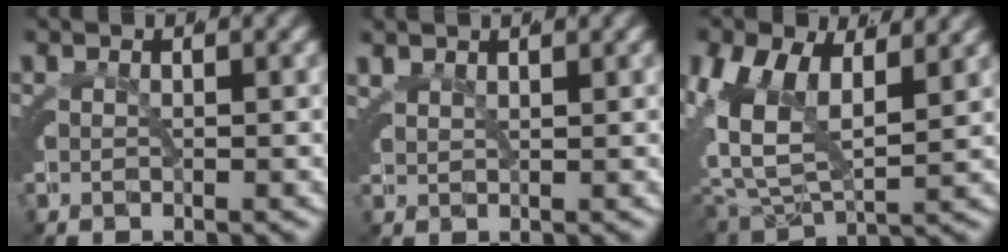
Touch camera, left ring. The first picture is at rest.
{"total": 2.6, "force": [1.5, 1.9, 0.8], "torque": [-0.030, -0.003, 0.025]}
{"total": 9.9, "force": [1.8, 7.4, 6.4], "torque": [-0.149, -0.018, 0.026]}